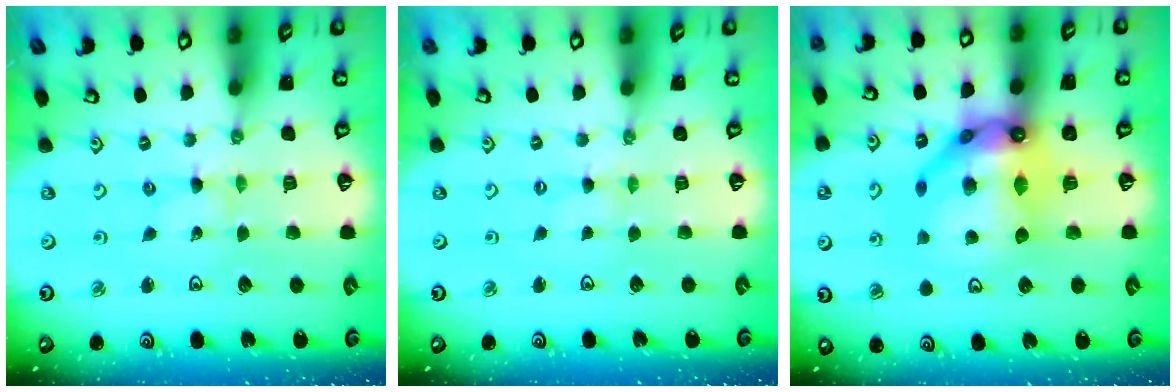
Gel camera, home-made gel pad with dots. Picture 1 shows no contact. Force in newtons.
{"total": 0.7, "press": 0.7, "slide": 0.2}
{"total": 17.7, "press": 17.6, "slide": 1.8}